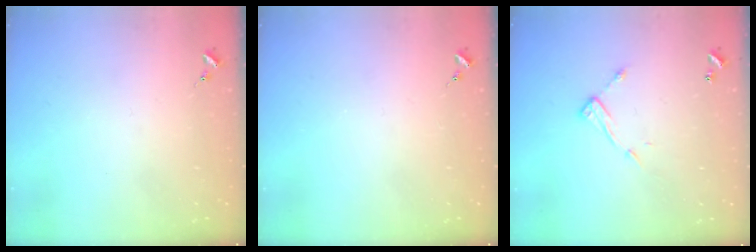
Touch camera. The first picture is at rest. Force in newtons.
{"total": 0.0}
{"total": 8.6, "press": 8.6, "slide": 0.4}